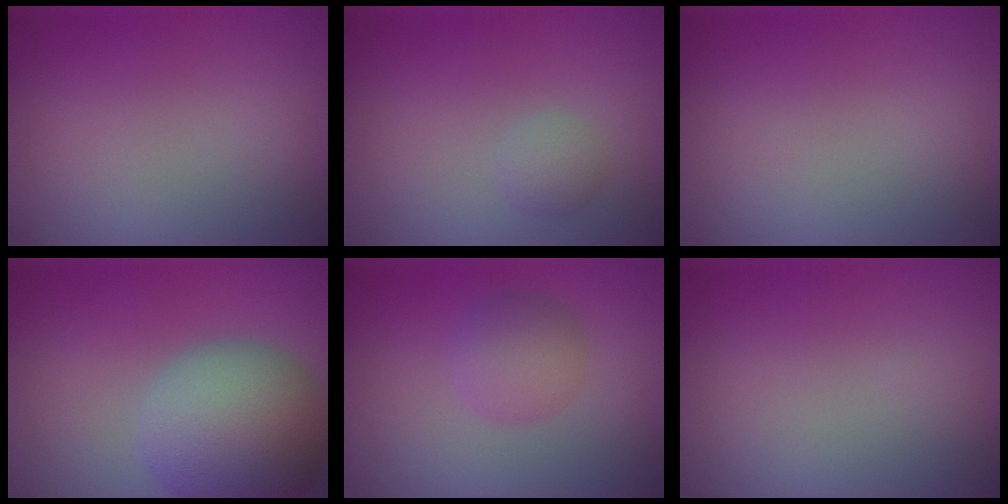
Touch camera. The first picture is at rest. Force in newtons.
{"total": 1.4, "press": 1.4, "slide": 0.1}
{"total": 0.0}
{"total": 10.1, "press": 10.1, "slide": 0.9}
{"total": 3.1, "press": 3.1, "slide": 0.0}
{"total": 0.0}